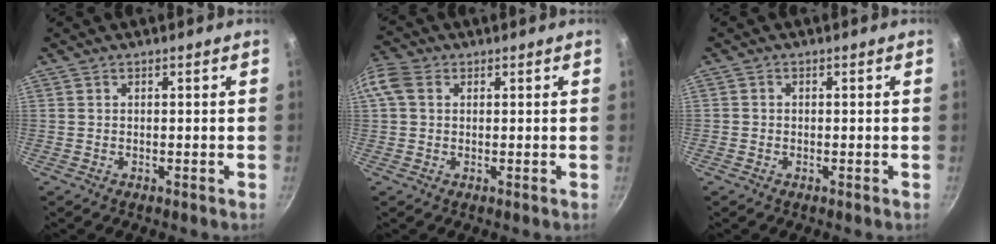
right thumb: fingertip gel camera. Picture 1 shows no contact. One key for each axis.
{"total": 5.1, "fx": 1.3, "fy": 3.7, "fz": 3.2, "tx": -0.065, "ty": 0.013, "tz": 0.016}
{"total": 0.8, "fx": -0.3, "fy": 0.7, "fz": 0.2, "tx": -0.004, "ty": 0.002, "tz": -0.007}